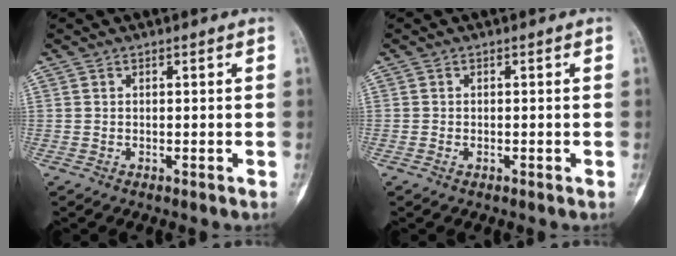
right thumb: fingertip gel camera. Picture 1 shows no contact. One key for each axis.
{"total": 0.6, "fx": -0.3, "fy": 0.3, "fz": 0.4, "tx": -0.008, "ty": 0.002, "tz": -0.005}